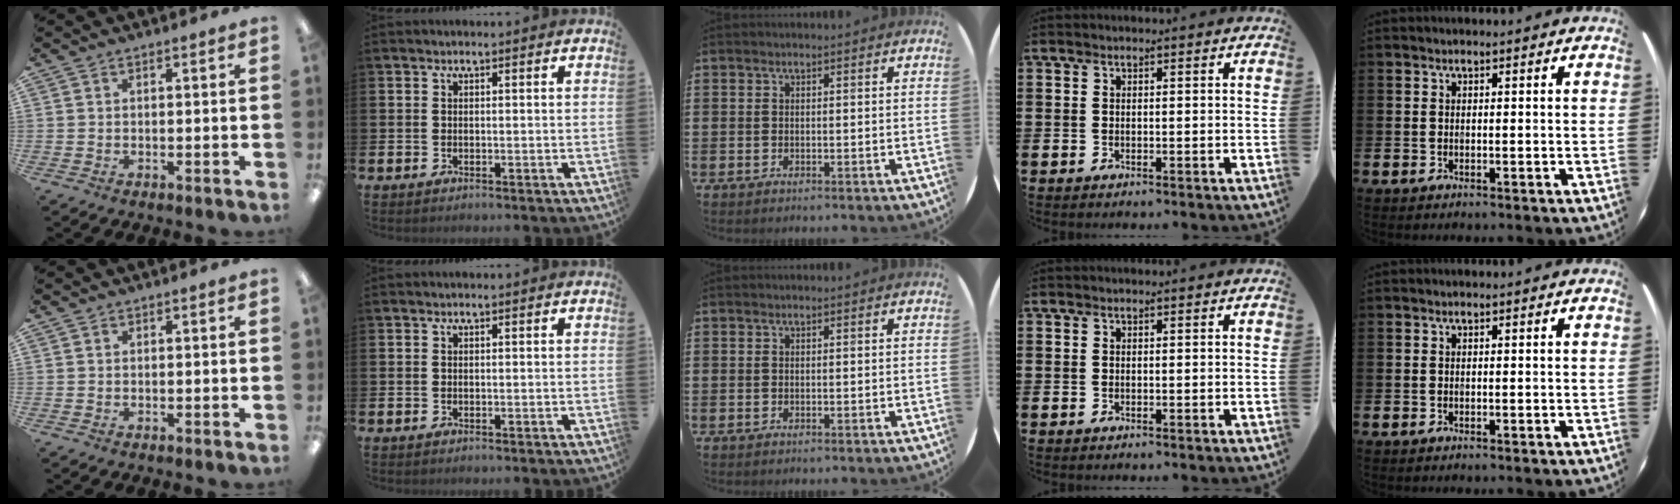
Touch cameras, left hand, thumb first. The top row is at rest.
{}